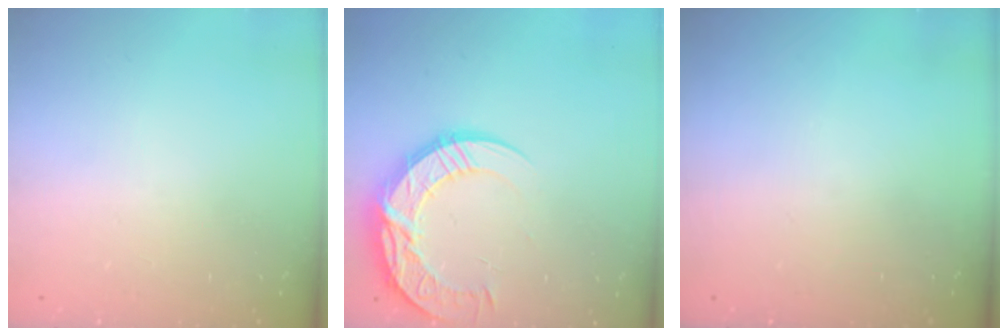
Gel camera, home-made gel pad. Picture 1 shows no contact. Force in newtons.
{"total": 18.4, "press": 18.4, "slide": 1.0}
{"total": 0.0}